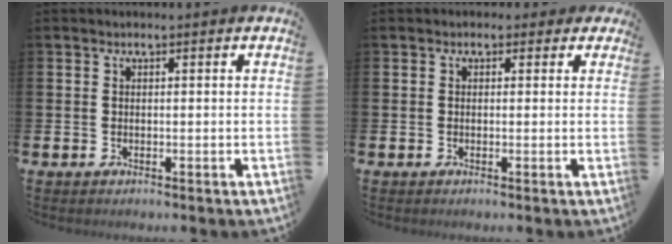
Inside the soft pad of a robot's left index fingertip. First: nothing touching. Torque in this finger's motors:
{"motor_torque": [1.11, -1.04, 0.22, 0.11]}